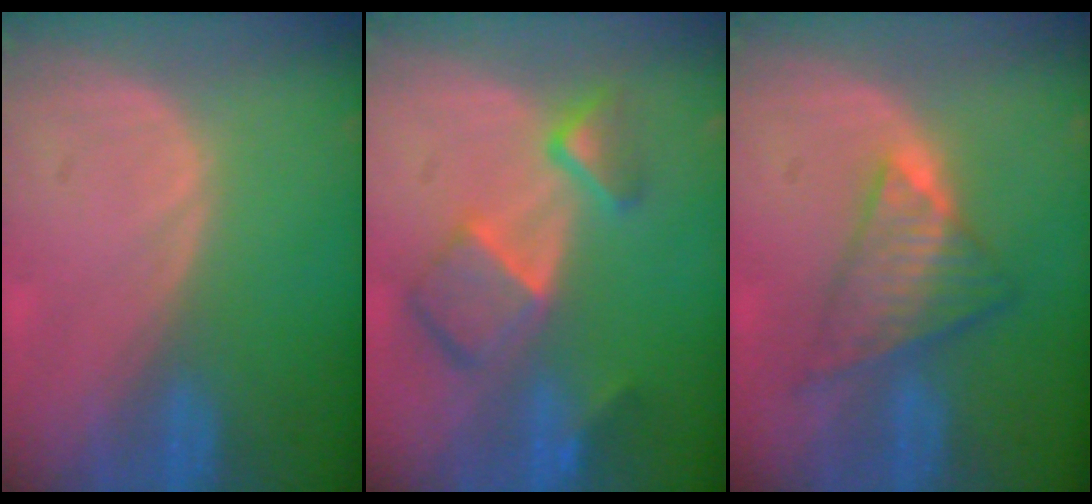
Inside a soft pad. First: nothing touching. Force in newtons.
{"total": 7.9, "press": 6.9, "slide": 3.9}
{"total": 6.8, "press": 6.5, "slide": 2.2}